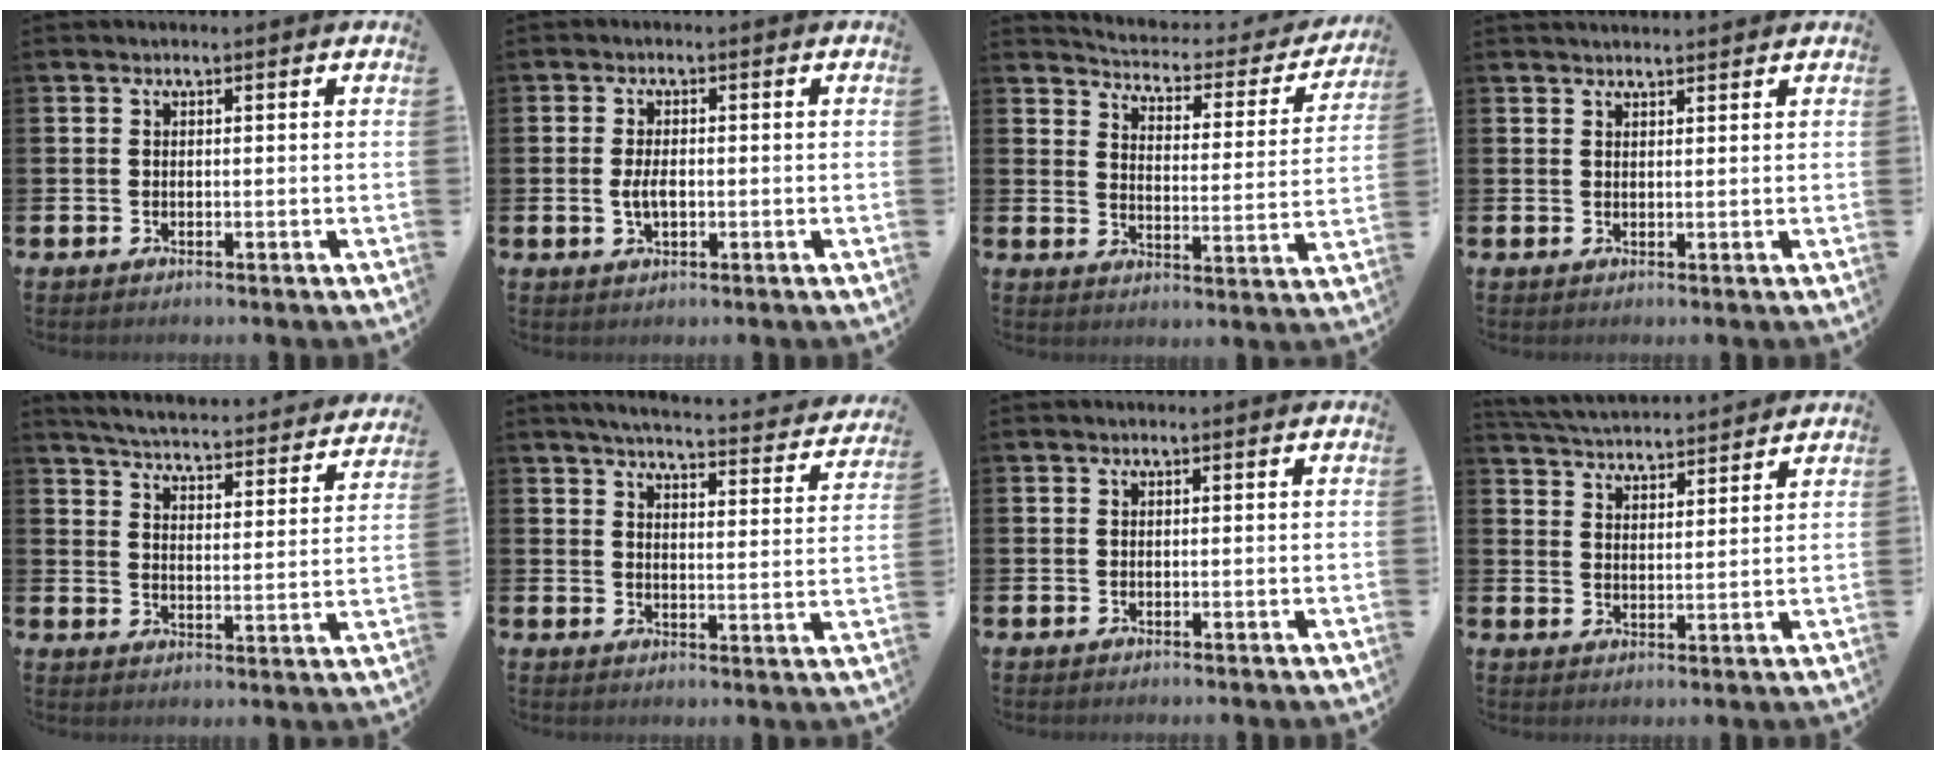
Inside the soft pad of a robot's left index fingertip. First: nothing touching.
{"total": 2.7, "force": [-0.2, 1.3, 2.4], "torque": [-0.043, 0.003, -0.006]}
{"total": 4.6, "force": [4.4, 1.2, 0.8], "torque": [-0.036, -0.041, 0.068]}
{"total": 1.7, "force": [1.7, 0.2, 0.1], "torque": [0.006, -0.008, 0.029]}
{"total": 4.6, "force": [4.5, 0.2, 0.9], "torque": [-0.042, -0.042, 0.073]}
{"total": 4.7, "force": [4.5, 0.3, 1.5], "torque": [-0.040, -0.035, 0.072]}
{"total": 0.0}
{"total": 4.6, "force": [4.6, 0.3, 0.0], "torque": [-0.021, -0.032, 0.082]}